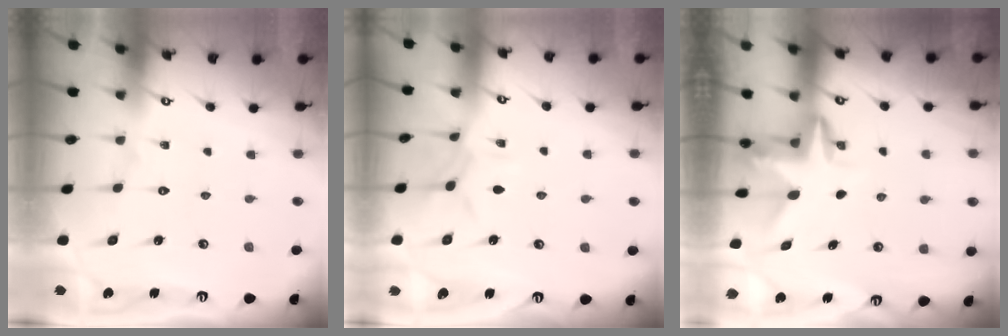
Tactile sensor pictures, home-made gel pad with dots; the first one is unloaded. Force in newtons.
{"total": 5.3, "press": 5.3, "slide": 0.6}
{"total": 3.2, "press": 3.2, "slide": 0.3}